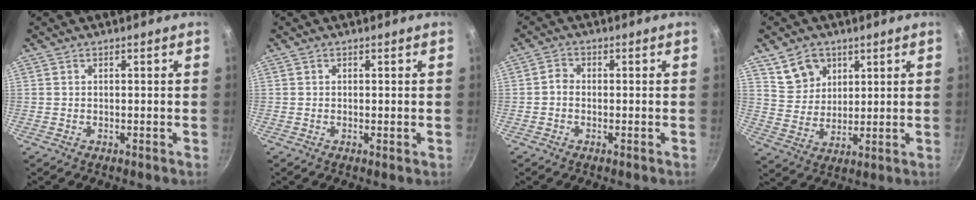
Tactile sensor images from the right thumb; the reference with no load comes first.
{"total": 0.5, "force": [0.0, 0.0, 0.5], "torque": [-0.009, -0.002, -0.001]}
{"total": 2.0, "force": [-0.7, 1.6, 1.0], "torque": [-0.018, 0.014, -0.019]}
{"total": 7.8, "force": [4.3, 5.9, 2.7], "torque": [-0.022, -0.015, 0.088]}